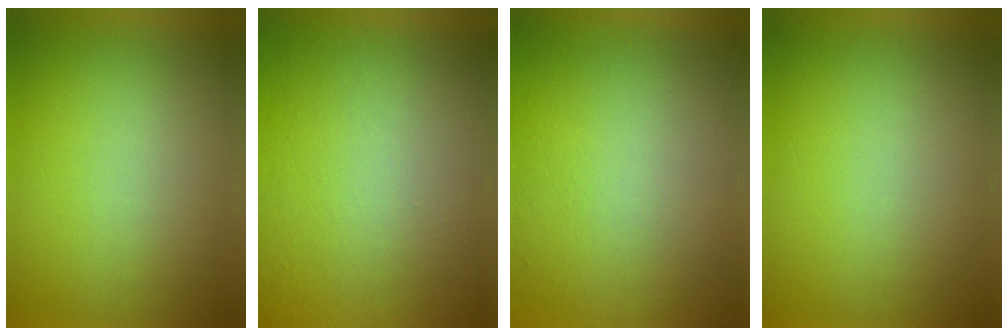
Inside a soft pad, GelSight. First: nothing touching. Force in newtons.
{"total": 8.4}
{"total": 6.8}
{"total": 0.0}